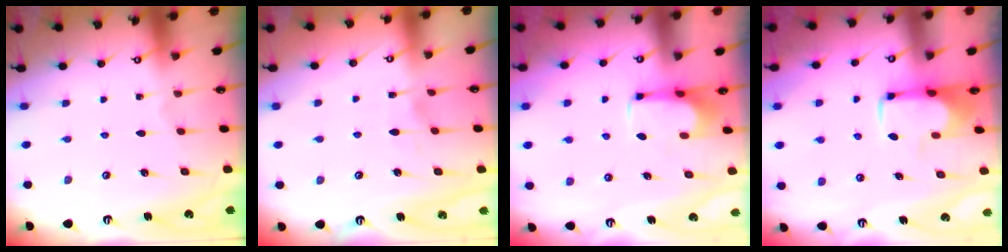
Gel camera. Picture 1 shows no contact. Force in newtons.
{"total": 3.4, "press": 3.4, "slide": 0.4}
{"total": 2.0, "press": 1.9, "slide": 0.4}
{"total": 1.7, "press": 1.6, "slide": 0.4}